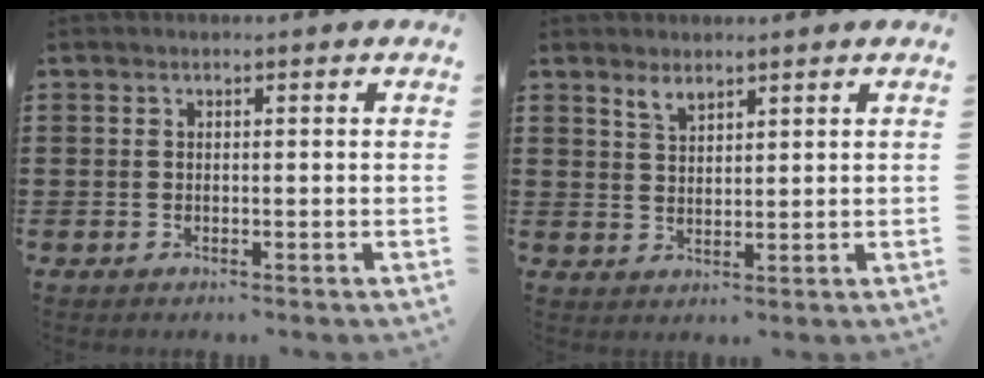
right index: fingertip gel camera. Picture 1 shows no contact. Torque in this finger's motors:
{"motor_torque": [0.00, 0.00, 0.04, 0.02]}